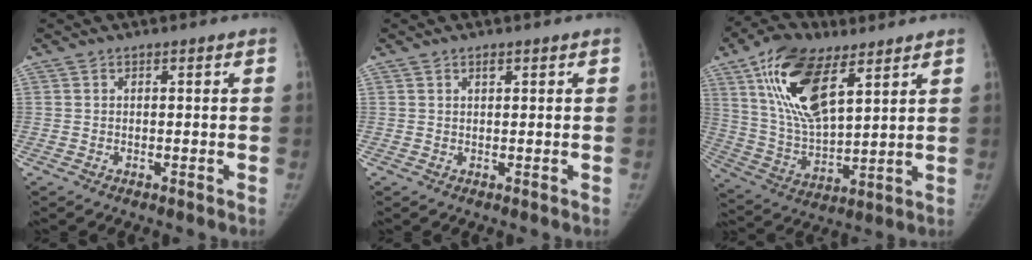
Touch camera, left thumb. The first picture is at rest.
{"total": 1.0, "force": [0.7, 0.5, 0.7], "torque": [-0.008, -0.003, 0.011]}
{"total": 19.2, "force": [9.4, 8.8, 14.2], "torque": [-0.248, -0.028, 0.176]}